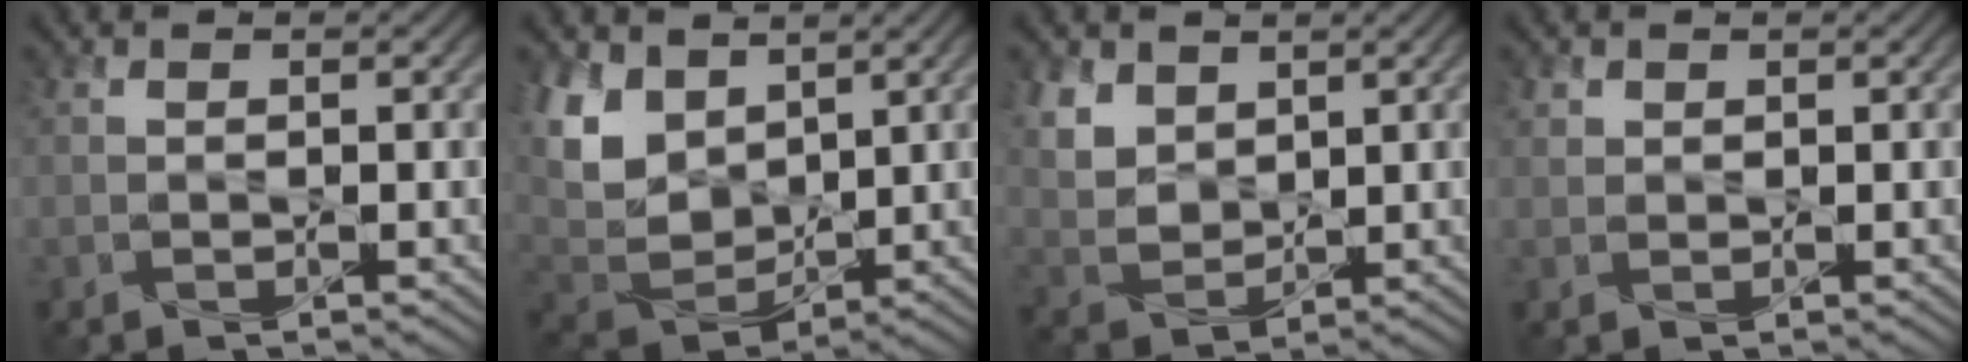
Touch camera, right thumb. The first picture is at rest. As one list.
[{"total": 10.0, "force": [4.5, 6.6, 6.0], "torque": [-0.180, 0.003, 0.088]}, {"total": 6.6, "force": [3.4, 4.5, 3.4], "torque": [-0.117, -0.010, 0.075]}, {"total": 1.1, "force": [0.7, 0.8, 0.2], "torque": [-0.004, -0.002, 0.015]}]